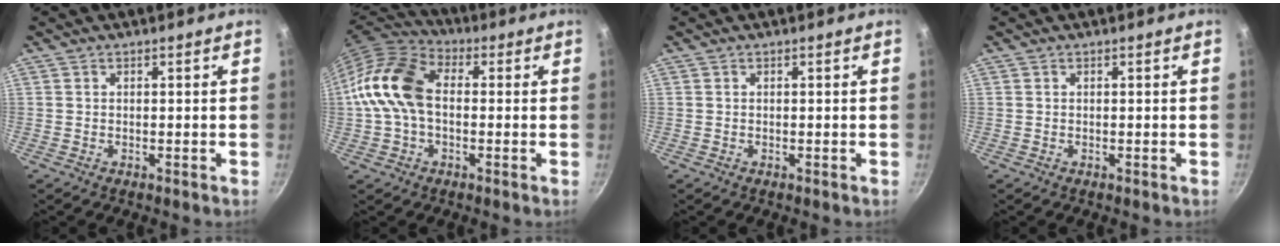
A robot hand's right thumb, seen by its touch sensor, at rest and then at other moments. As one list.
[{"total": 13.2, "force": [-0.1, 9.0, 9.6], "torque": [-0.166, 0.035, -0.022]}, {"total": 0.0}, {"total": 0.0}]